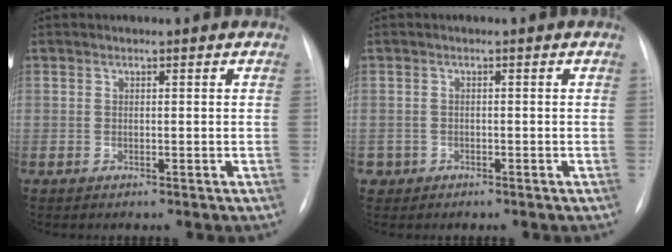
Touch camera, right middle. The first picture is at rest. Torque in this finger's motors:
{"motor_torque": [0.90, -0.97, 0.02, -0.01]}